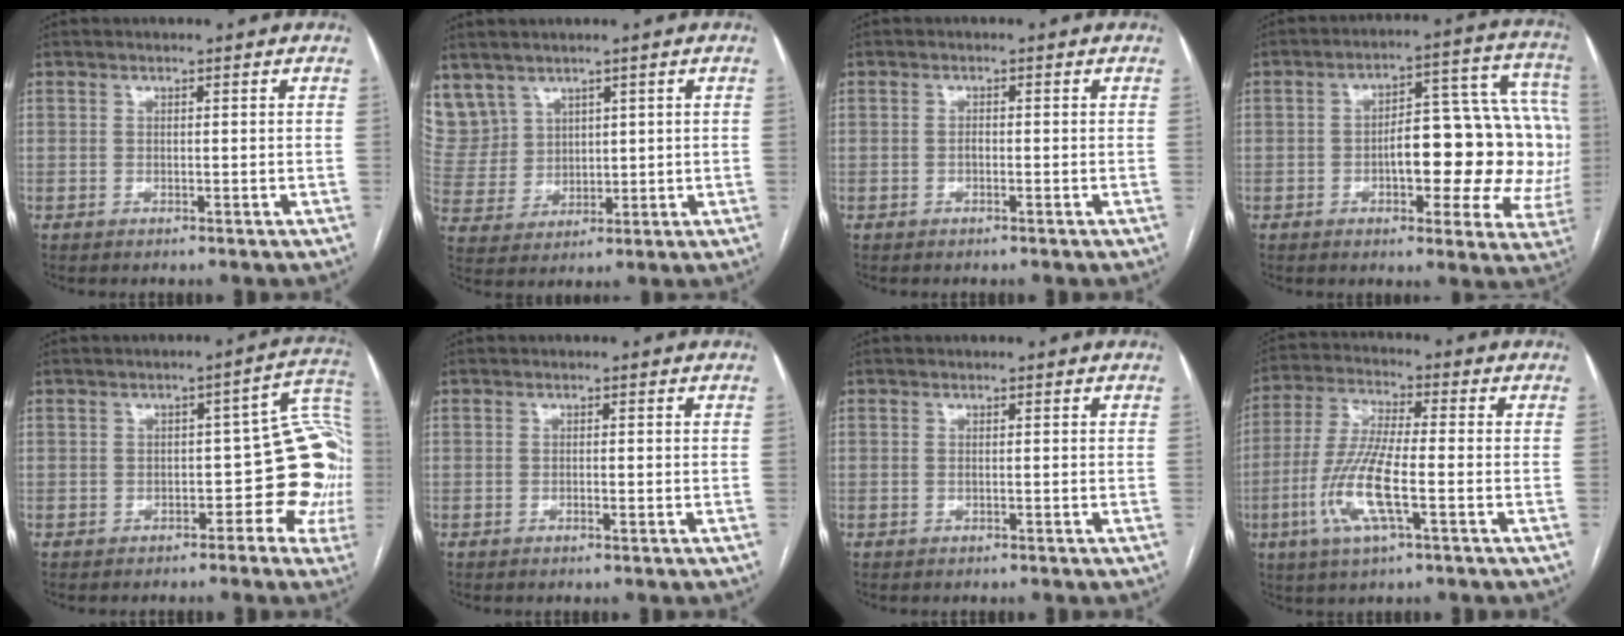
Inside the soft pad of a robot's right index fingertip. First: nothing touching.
{"total": 9.4, "force": [6.2, 6.9, 1.1], "torque": [-0.042, 0.028, 0.154]}
{"total": 0.8, "force": [-0.3, 0.3, 0.6], "torque": [-0.013, 0.002, -0.006]}
{"total": 18.8, "force": [-1.6, 7.0, 17.3], "torque": [-0.174, 0.047, -0.011]}
{"total": 12.7, "force": [-2.7, 6.0, 10.8], "torque": [-0.116, 0.039, -0.029]}
{"total": 0.8, "force": [-0.4, 0.0, 0.7], "torque": [-0.016, 0.000, -0.003]}
{"total": 0.0}
{"total": 11.4, "force": [-3.6, 1.5, 10.7], "torque": [-0.228, -0.009, -0.072]}